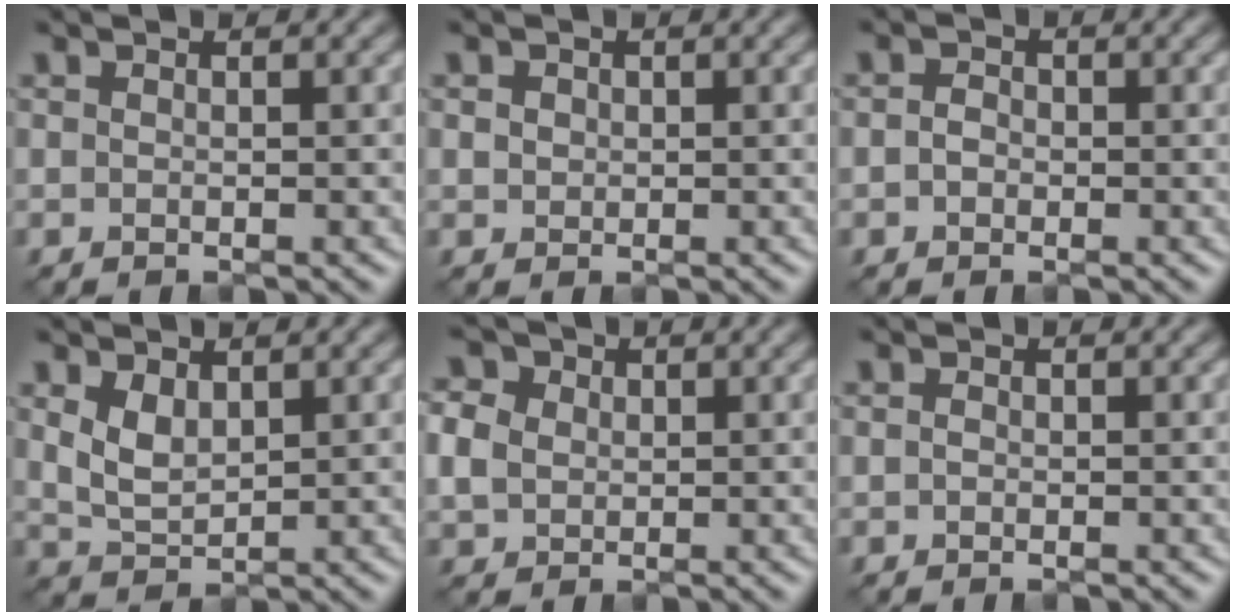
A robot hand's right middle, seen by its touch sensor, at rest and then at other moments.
{"total": 0.9, "force": [0.2, 0.8, 0.3], "torque": [-0.003, -0.001, 0.003]}
{"total": 1.2, "force": [-0.2, 1.0, 0.6], "torque": [-0.012, -0.001, -0.009]}
{"total": 2.8, "force": [1.1, 1.8, 1.9], "torque": [-0.047, -0.004, 0.028]}
{"total": 4.0, "force": [0.7, 3.5, 2.0], "torque": [-0.054, 0.016, 0.009]}
{"total": 0.5, "force": [-0.1, 0.4, 0.3], "torque": [-0.005, -0.002, -0.003]}